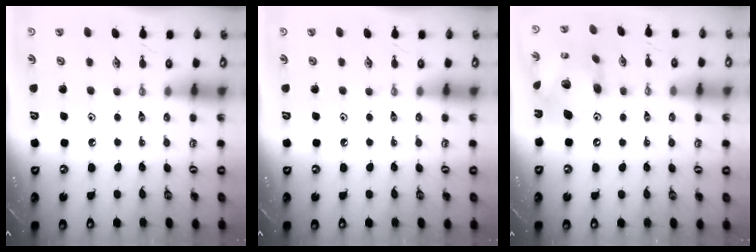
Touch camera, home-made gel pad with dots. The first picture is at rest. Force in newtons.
{"total": 0.0}
{"total": 16.2, "press": 16.1, "slide": 1.7}